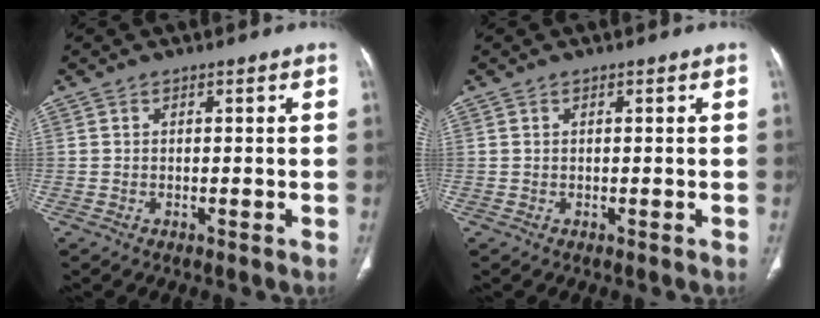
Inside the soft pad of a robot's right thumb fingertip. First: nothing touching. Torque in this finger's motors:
{"motor_torque": [-0.03, 0.03, -0.32, 0.25, 0.00]}